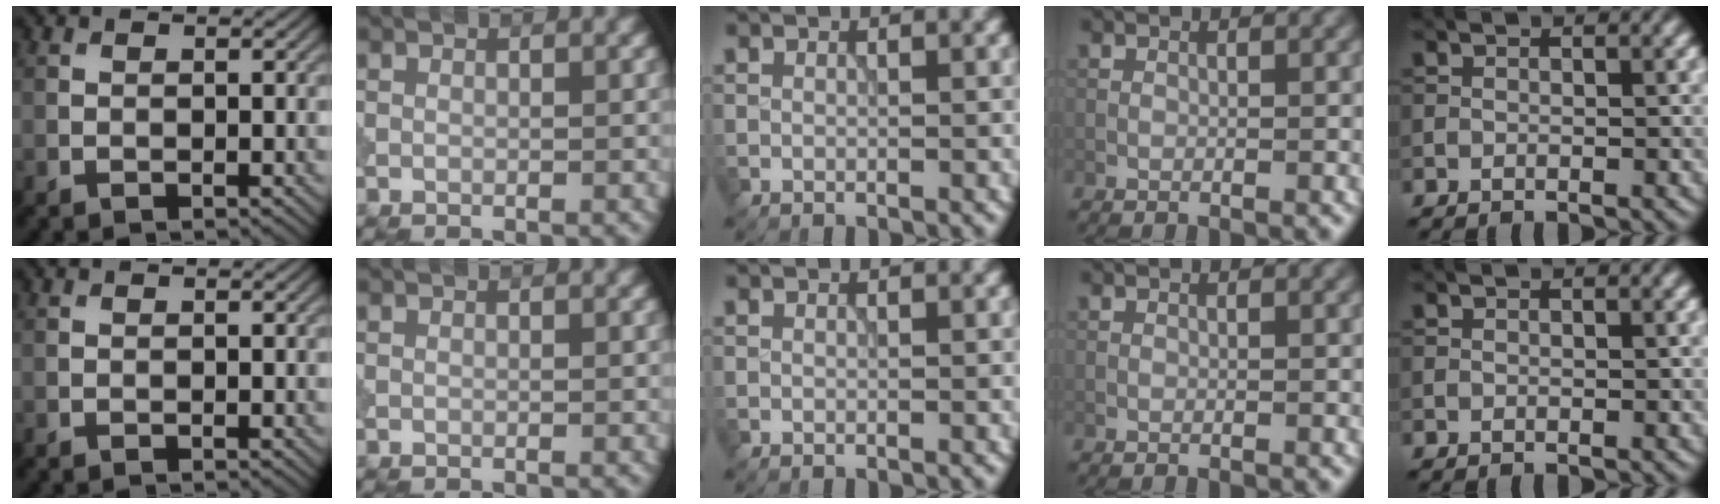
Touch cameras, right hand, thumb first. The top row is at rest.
{}